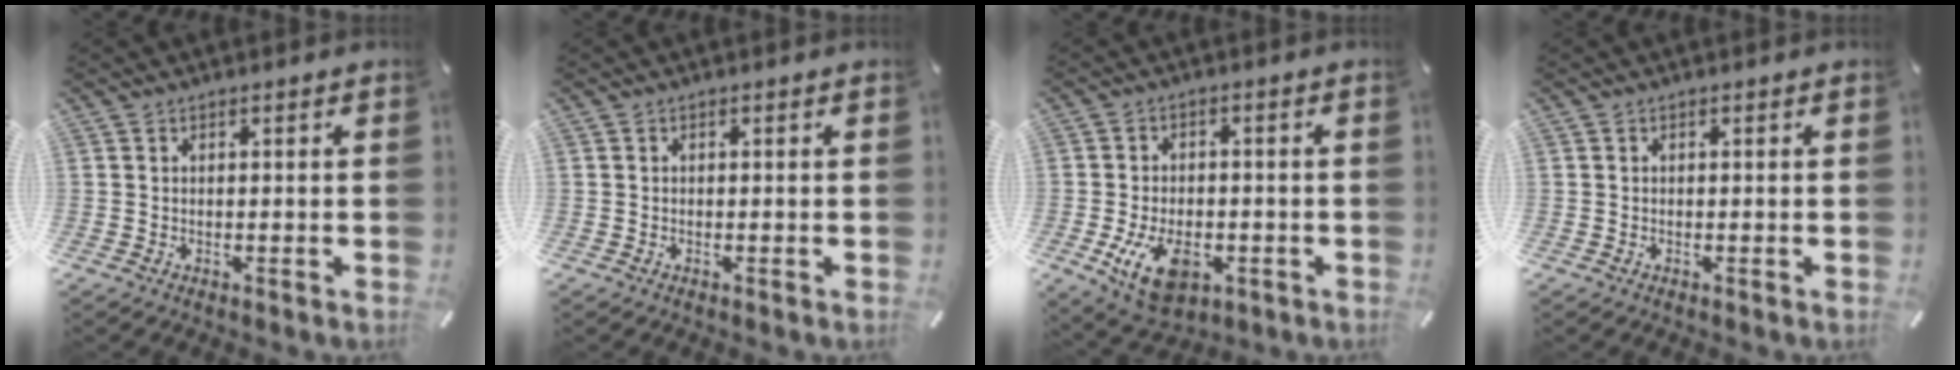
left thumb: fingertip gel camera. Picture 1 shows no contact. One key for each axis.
{"total": 0.0}
{"total": 10.6, "fx": -3.6, "fy": 6.7, "fz": 7.3, "tx": -0.140, "ty": 0.000, "tz": -0.063}
{"total": 0.0}